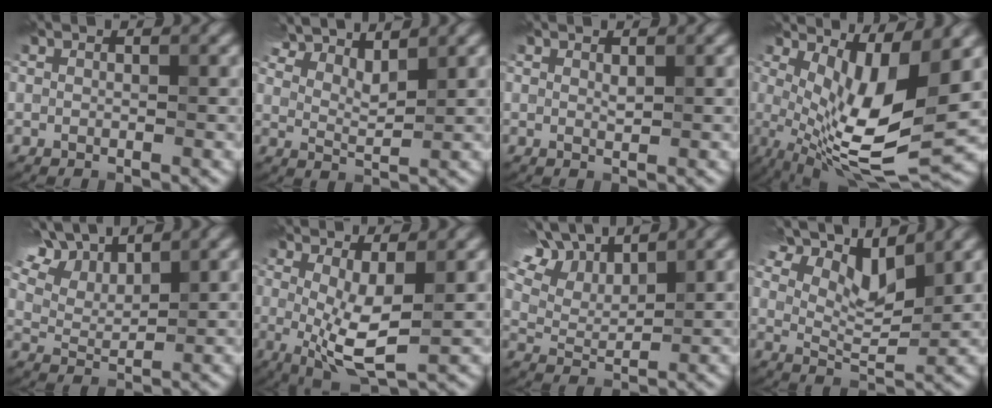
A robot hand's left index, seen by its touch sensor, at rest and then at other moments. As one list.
[{"total": 5.6, "force": [4.8, 1.4, 2.5], "torque": [-0.056, 0.011, 0.076]}, {"total": 0.6, "force": [0.4, 0.1, 0.4], "torque": [-0.010, -0.001, 0.008]}, {"total": 9.8, "force": [1.1, 3.0, 9.3], "torque": [-0.167, -0.019, 0.023]}, {"total": 10.2, "force": [7.4, 4.3, 5.5], "torque": [-0.127, 0.035, 0.118]}, {"total": 5.5, "force": [0.0, 1.7, 5.2], "torque": [-0.102, -0.013, 0.001]}, {"total": 11.0, "force": [7.5, 5.0, 6.2], "torque": [-0.139, 0.040, 0.118]}, {"total": 8.2, "force": [5.8, 2.8, 5.1], "torque": [-0.098, 0.016, 0.095]}]